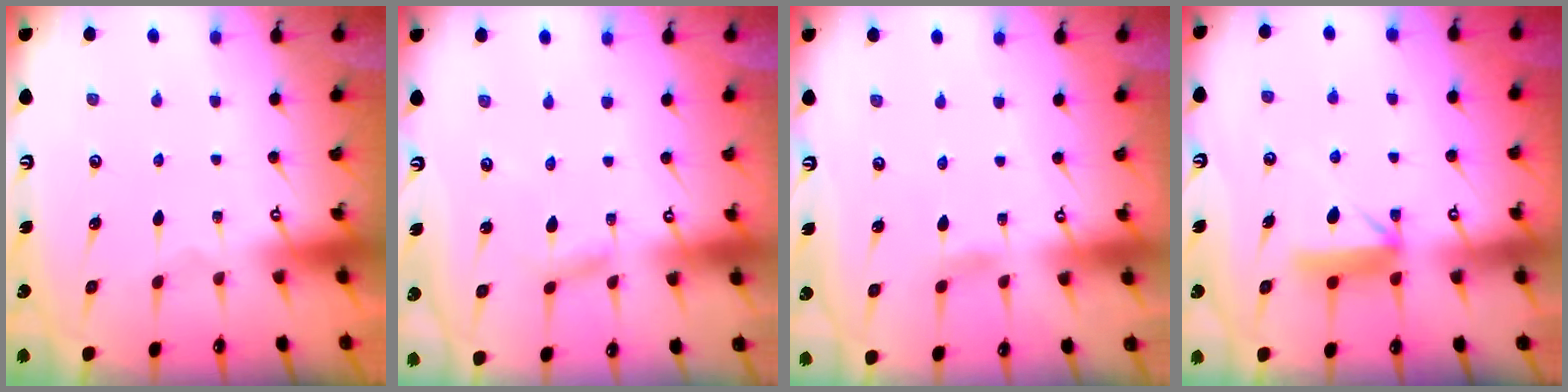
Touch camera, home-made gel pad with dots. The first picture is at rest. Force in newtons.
{"total": 2.7, "press": 2.7, "slide": 0.1}
{"total": 2.5, "press": 2.4, "slide": 0.3}
{"total": 8.7, "press": 8.7, "slide": 0.7}